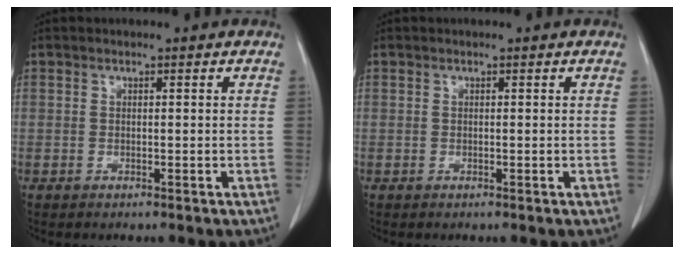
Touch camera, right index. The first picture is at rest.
{"total": 0.0}